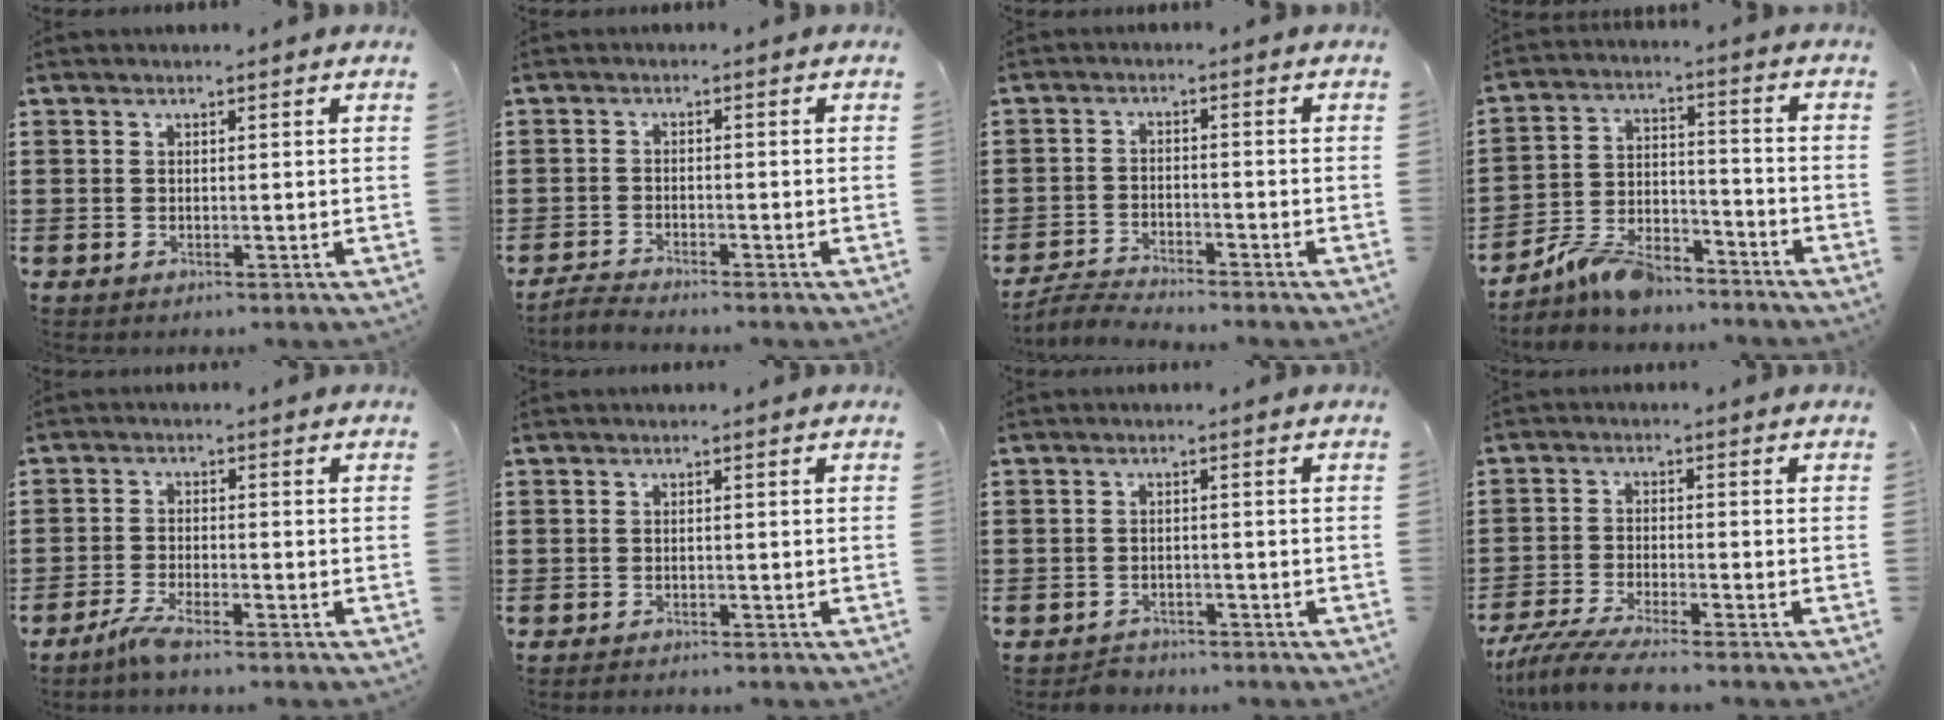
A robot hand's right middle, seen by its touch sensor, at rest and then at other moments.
{"total": 2.0, "force": [-1.9, -0.1, 0.5], "torque": [-0.020, -0.001, -0.041]}
{"total": 3.2, "force": [-3.1, 0.0, 0.6], "torque": [-0.021, 0.000, -0.068]}
{"total": 8.0, "force": [-7.1, 2.3, 3.0], "torque": [-0.070, 0.015, -0.139]}
{"total": 3.0, "force": [-2.4, 0.1, 1.8], "torque": [-0.053, -0.008, -0.051]}
{"total": 0.6, "force": [-0.6, 0.0, 0.1], "torque": [-0.005, -0.004, -0.012]}
{"total": 1.6, "force": [-1.5, 0.4, -0.1], "torque": [-0.006, -0.001, -0.034]}
{"total": 4.9, "force": [-4.5, -0.3, 2.1], "torque": [-0.065, -0.026, -0.092]}